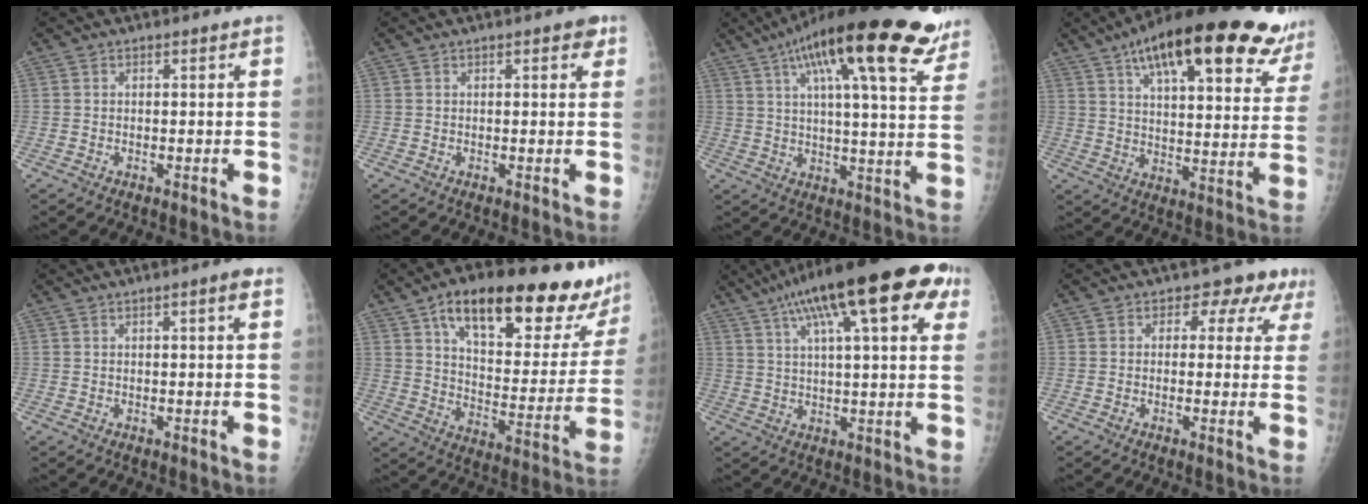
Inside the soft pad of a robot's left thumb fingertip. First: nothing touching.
{"total": 1.9, "force": [1.0, 1.0, 1.3], "torque": [-0.004, 0.000, 0.009]}
{"total": 25.6, "force": [16.0, 5.7, 19.2], "torque": [-0.276, -0.022, 0.224]}
{"total": 28.5, "force": [18.7, 8.5, 19.8], "torque": [-0.271, -0.037, 0.259]}
{"total": 2.0, "force": [0.8, 0.3, 1.8], "torque": [-0.028, 0.002, 0.009]}
{"total": 27.9, "force": [18.5, 9.6, 18.5], "torque": [-0.230, -0.055, 0.273]}
{"total": 23.4, "force": [11.8, 6.7, 19.0], "torque": [-0.282, 0.014, 0.172]}
{"total": 5.8, "force": [3.1, 4.4, 2.0], "torque": [0.018, -0.008, 0.018]}